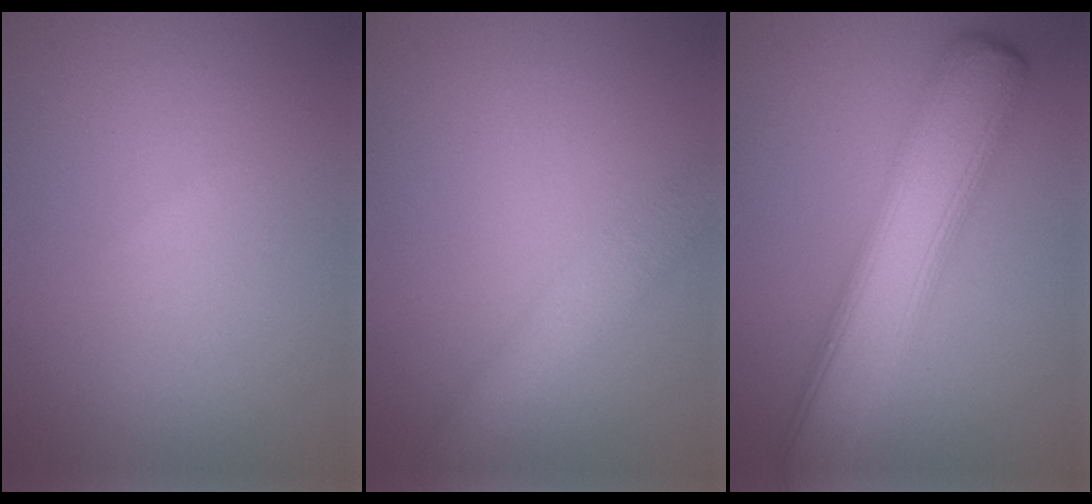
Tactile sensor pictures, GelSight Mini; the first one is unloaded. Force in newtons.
{"total": 2.9, "press": 2.9, "slide": 0.1}
{"total": 8.0, "press": 8.0, "slide": 0.2}